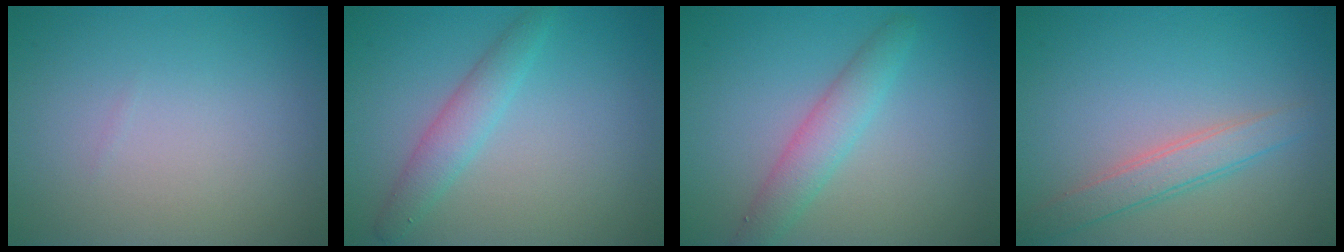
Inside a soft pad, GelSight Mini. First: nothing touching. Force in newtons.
{"total": 2.6, "press": 2.6, "slide": 0.1}
{"total": 3.0, "press": 3.0, "slide": 0.3}
{"total": 2.8, "press": 2.8, "slide": 0.1}